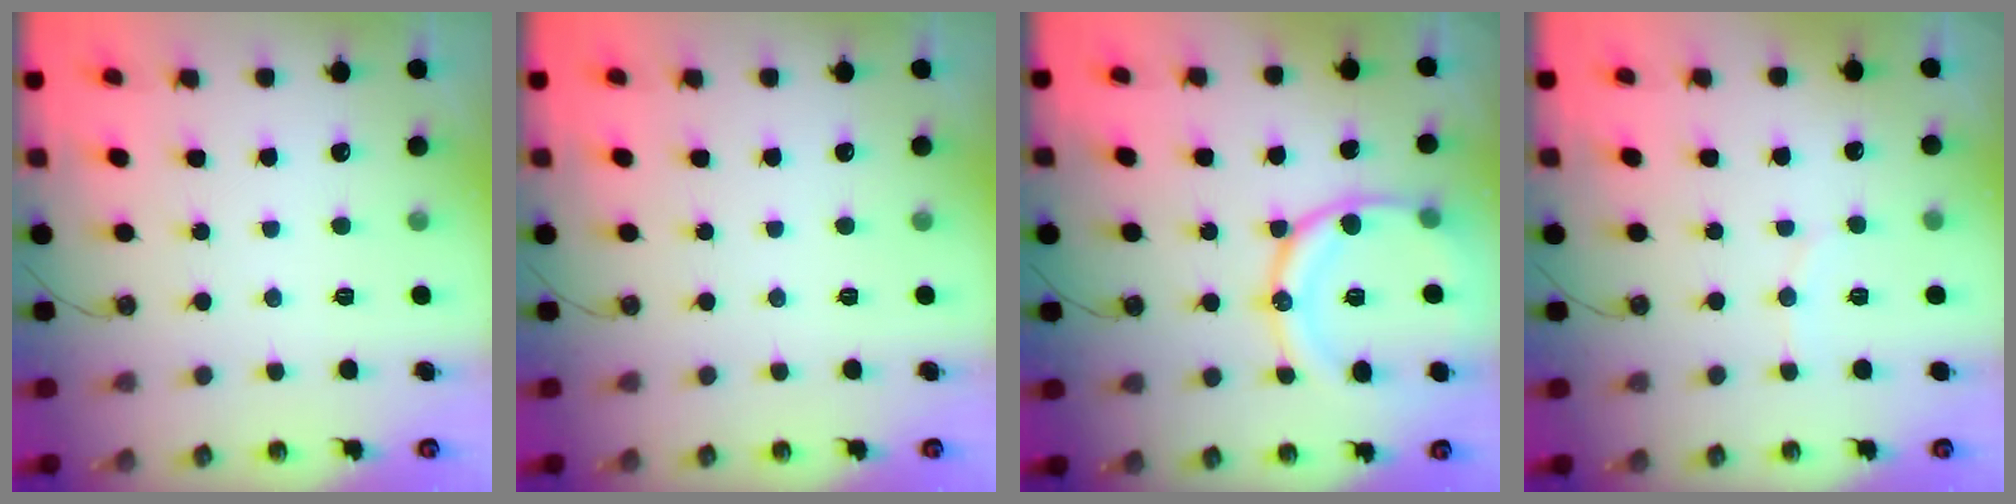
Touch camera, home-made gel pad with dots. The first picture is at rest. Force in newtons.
{"total": 0.0}
{"total": 16.8, "press": 16.8, "slide": 1.1}
{"total": 5.5, "press": 5.4, "slide": 1.0}